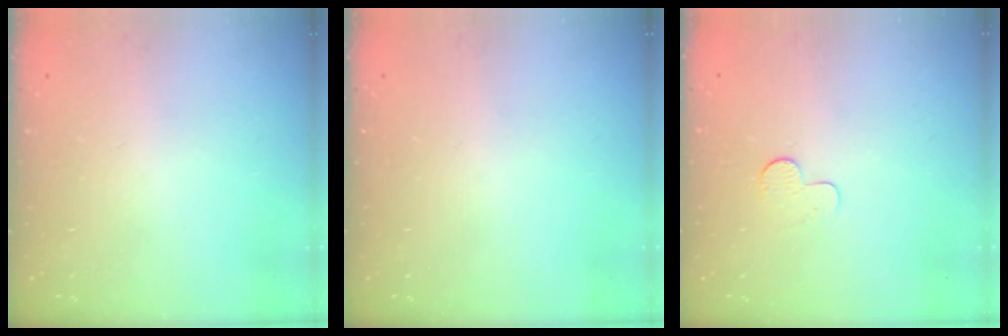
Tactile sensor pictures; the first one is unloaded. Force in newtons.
{"total": 0.0}
{"total": 5.0, "press": 5.0, "slide": 0.5}